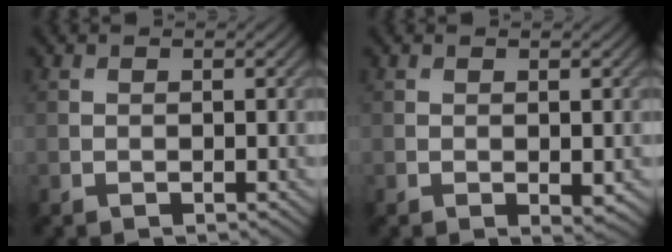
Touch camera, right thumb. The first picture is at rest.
{"total": 1.3, "force": [-0.2, 0.5, 1.1], "torque": [-0.015, -0.008, -0.002]}